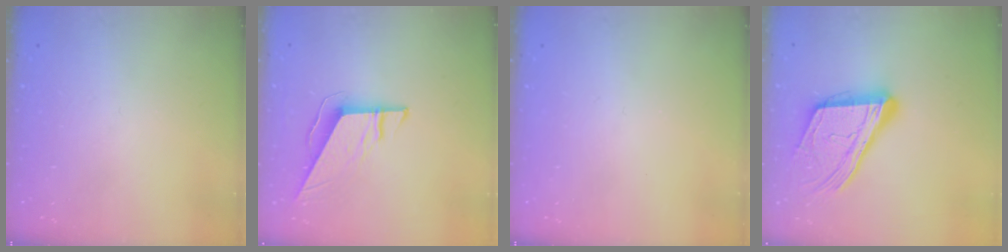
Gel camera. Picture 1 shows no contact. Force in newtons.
{"total": 9.2, "press": 9.2, "slide": 0.4}
{"total": 0.0}
{"total": 19.1, "press": 18.9, "slide": 2.6}